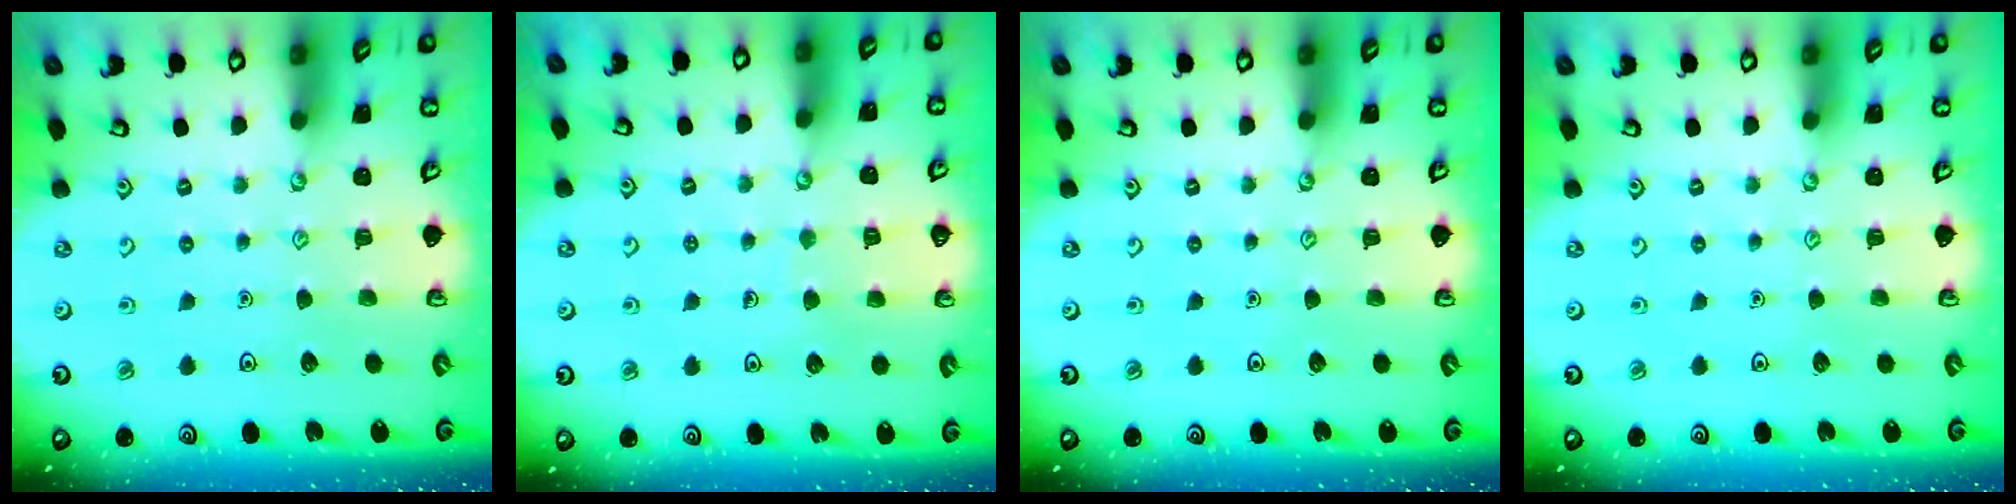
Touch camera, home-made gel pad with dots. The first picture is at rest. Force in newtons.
{"total": 5.3, "press": 5.2, "slide": 0.4}
{"total": 0.0}
{"total": 0.0}